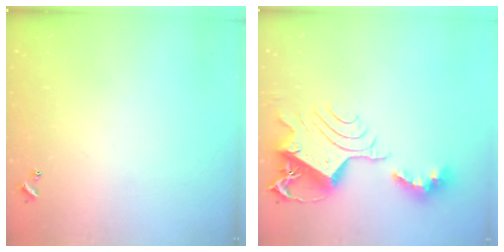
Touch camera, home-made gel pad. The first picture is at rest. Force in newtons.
{"total": 14.2, "press": 14.2, "slide": 1.2}